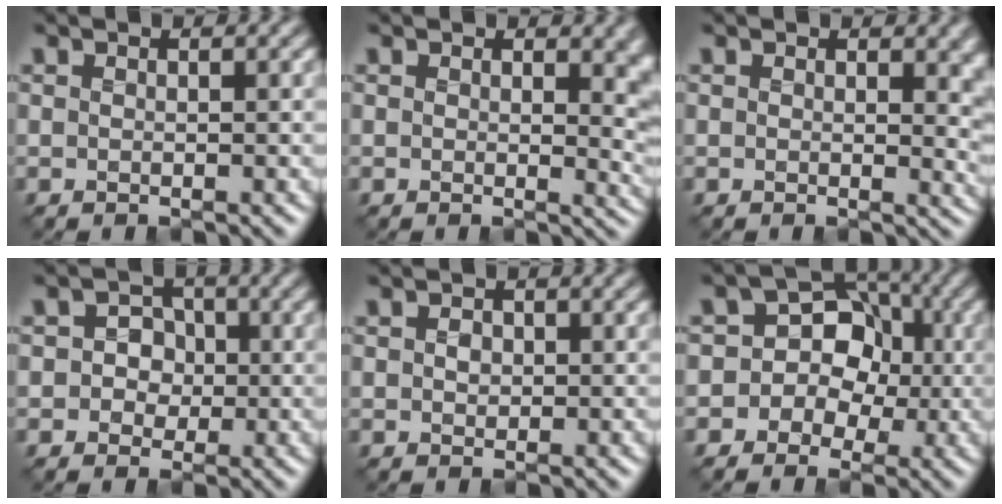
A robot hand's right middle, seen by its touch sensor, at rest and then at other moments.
{"total": 4.4, "force": [1.6, 2.7, 3.1], "torque": [-0.034, -0.013, 0.027]}
{"total": 4.0, "force": [1.6, 2.5, 2.7], "torque": [-0.035, -0.010, 0.028]}
{"total": 3.6, "force": [0.1, 3.2, 1.7], "torque": [-0.014, 0.010, -0.017]}
{"total": 1.1, "force": [-0.1, 0.9, 0.6], "torque": [-0.014, 0.001, -0.006]}
{"total": 9.3, "force": [-0.6, 8.5, 3.7], "torque": [-0.039, 0.062, -0.058]}